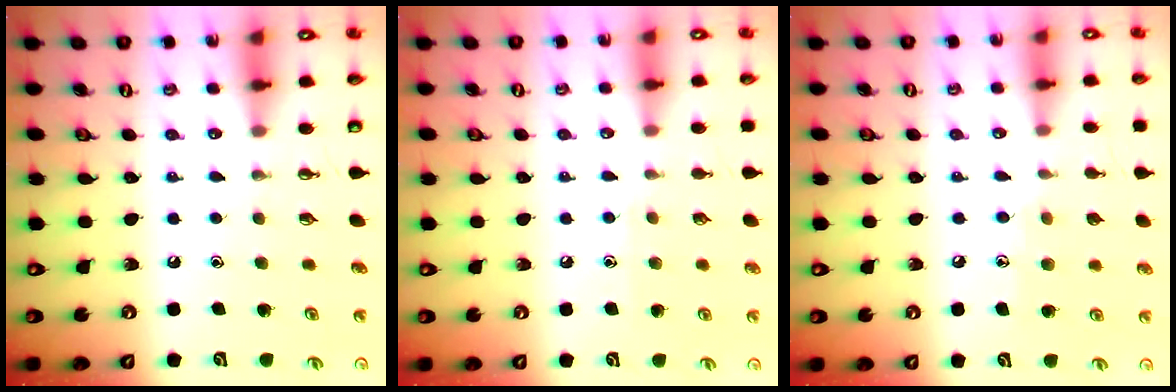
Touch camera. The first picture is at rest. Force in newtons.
{"total": 5.9, "press": 5.8, "slide": 0.7}
{"total": 6.6, "press": 6.6, "slide": 0.5}